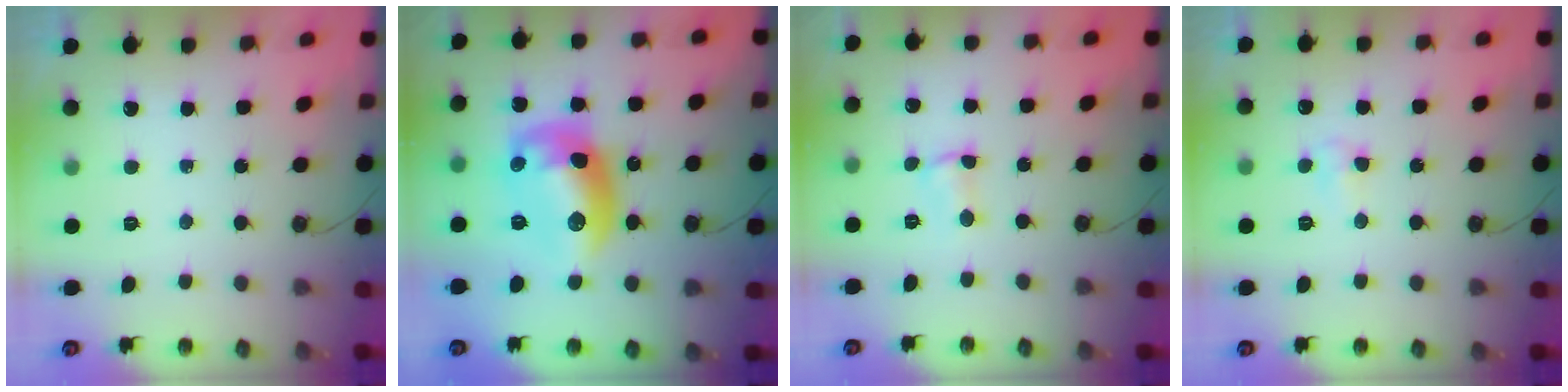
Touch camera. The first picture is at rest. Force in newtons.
{"total": 14.0, "press": 14.0, "slide": 0.8}
{"total": 1.9, "press": 1.9, "slide": 0.3}
{"total": 4.3, "press": 4.2, "slide": 0.9}